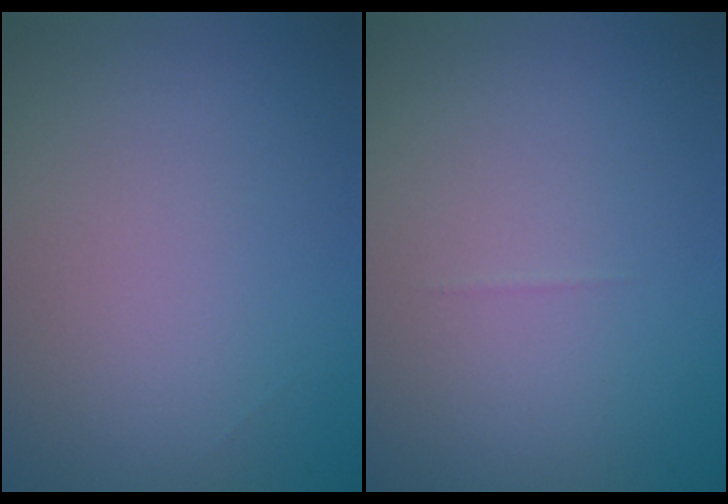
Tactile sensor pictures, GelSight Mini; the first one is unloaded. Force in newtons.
{"total": 0.0}